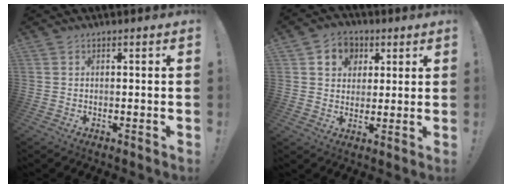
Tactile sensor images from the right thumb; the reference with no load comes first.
{"total": 8.2, "force": [2.6, 7.5, 2.2], "torque": [-0.026, -0.011, 0.053]}